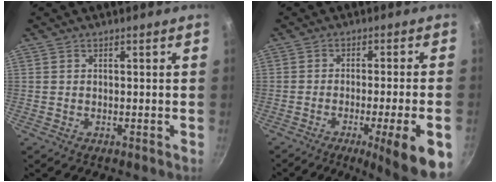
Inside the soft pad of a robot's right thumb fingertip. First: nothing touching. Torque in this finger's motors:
{"motor_torque": [0.23, 0.69, 1.18, -1.23, 0.06]}